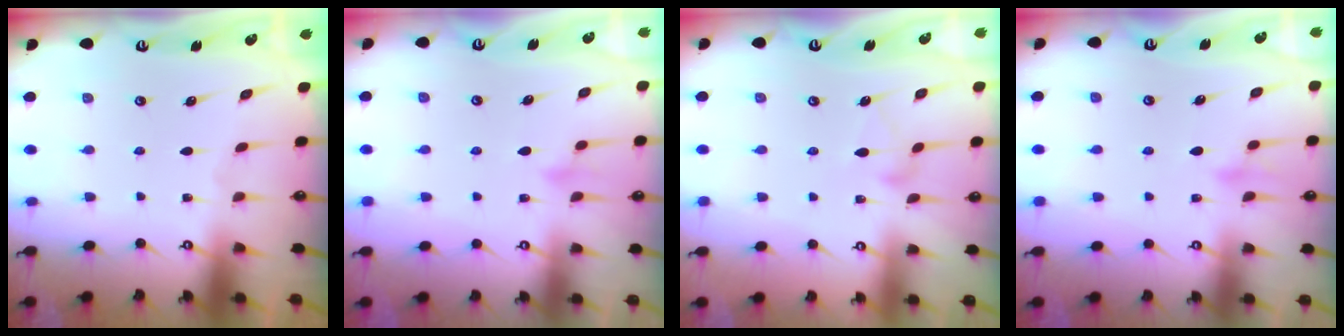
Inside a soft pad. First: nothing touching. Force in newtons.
{"total": 7.7, "press": 7.7, "slide": 0.5}
{"total": 6.9, "press": 6.9, "slide": 0.4}
{"total": 7.7, "press": 7.7, "slide": 0.5}